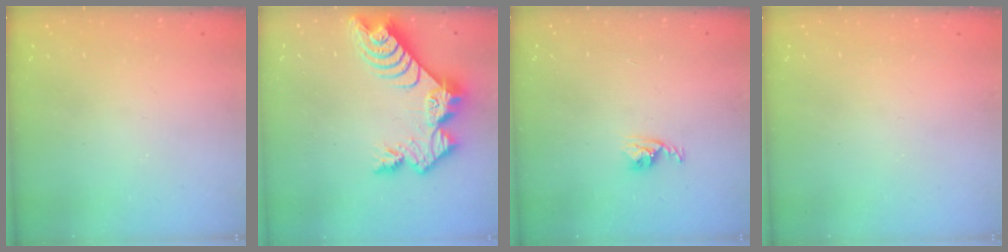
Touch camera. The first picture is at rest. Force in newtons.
{"total": 12.8, "press": 12.7, "slide": 1.1}
{"total": 3.3, "press": 3.2, "slide": 0.4}
{"total": 0.0}